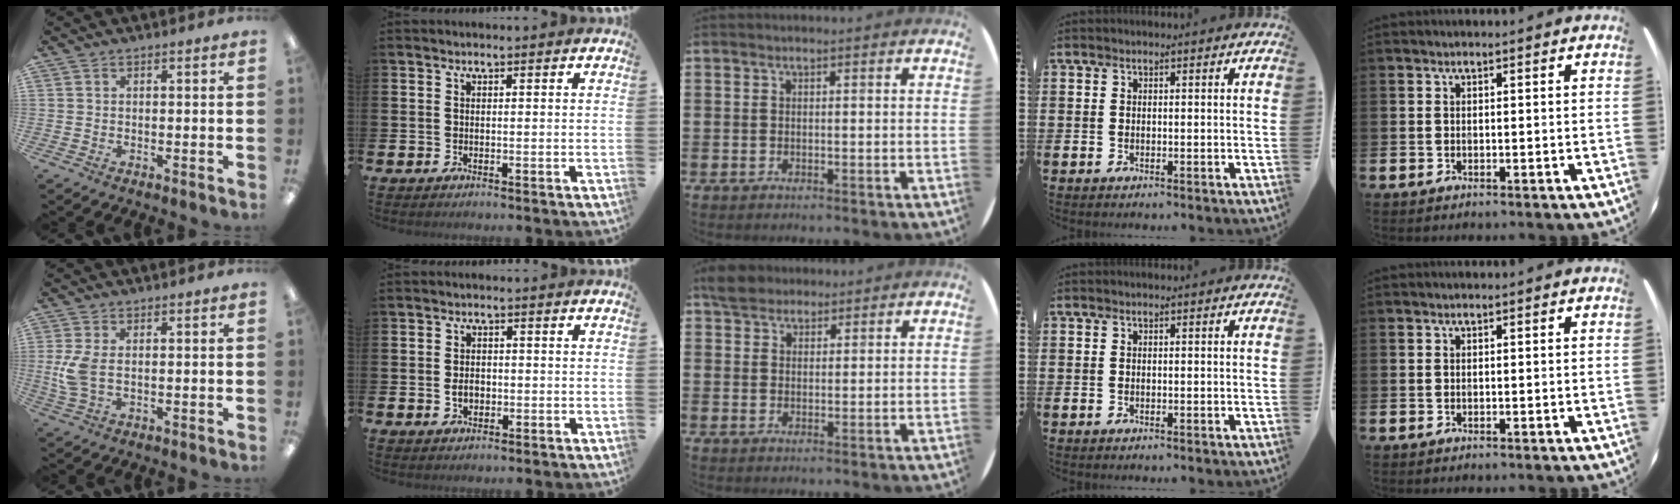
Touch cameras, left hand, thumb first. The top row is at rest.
{"thumb": {"total": 6.7, "force": [0.2, 3.5, 5.8], "torque": [-0.136, -0.001, -0.001]}, "index": {"total": 2.2, "force": [-0.3, 1.6, 1.5], "torque": [-0.017, 0.002, -0.011]}, "middle": {"total": 3.8, "force": [3.3, 1.6, 0.7], "torque": [-0.015, 0.000, 0.064]}}